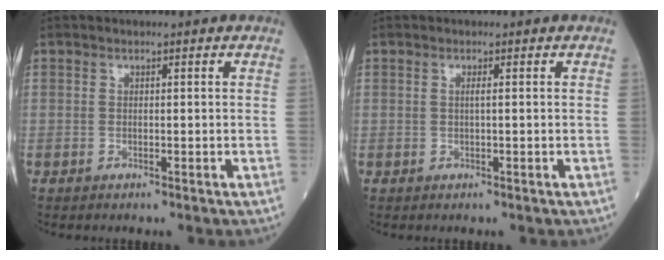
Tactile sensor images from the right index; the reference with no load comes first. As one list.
[{"total": 0.6, "force": [0.1, -0.1, 0.6], "torque": [-0.012, 0.000, 0.001]}]